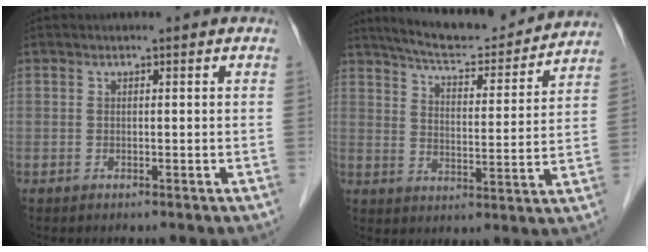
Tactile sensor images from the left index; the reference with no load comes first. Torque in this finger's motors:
{"motor_torque": [0.28, -0.57, 0.11, 0.03]}